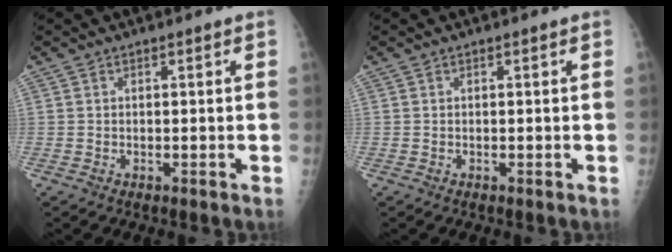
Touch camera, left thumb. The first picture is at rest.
{"total": 0.0}